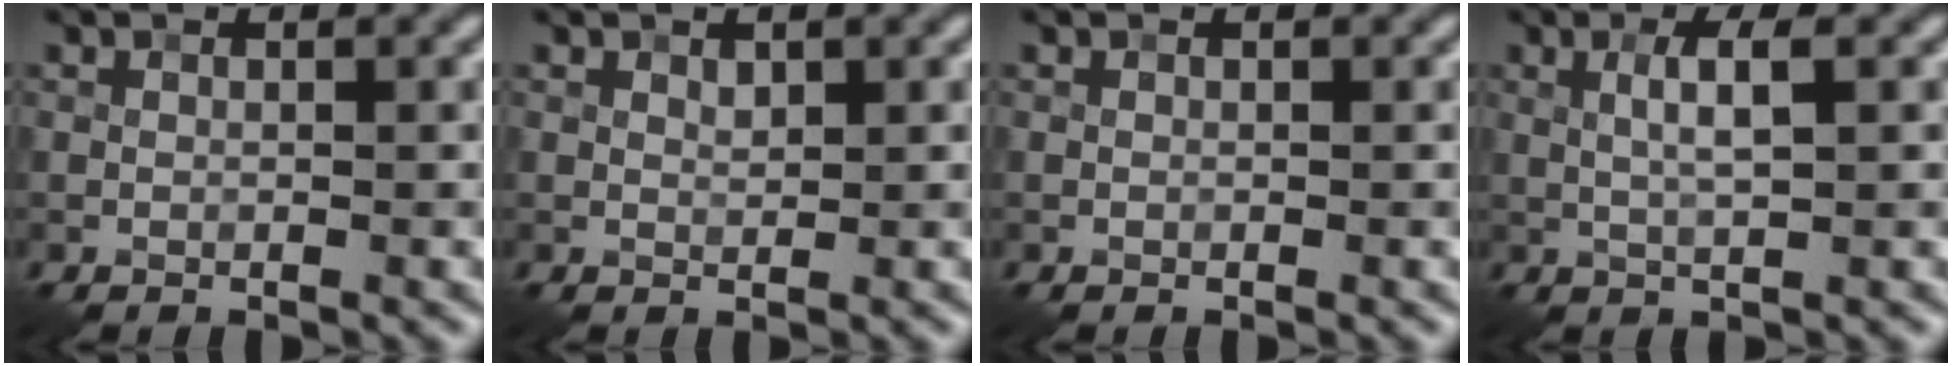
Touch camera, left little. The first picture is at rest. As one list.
[{"total": 0.7, "force": [0.5, 0.4, 0.4], "torque": [-0.008, -0.003, 0.009]}, {"total": 0.0}, {"total": 2.7, "force": [0.6, 0.4, 2.6], "torque": [-0.048, 0.006, 0.009]}]